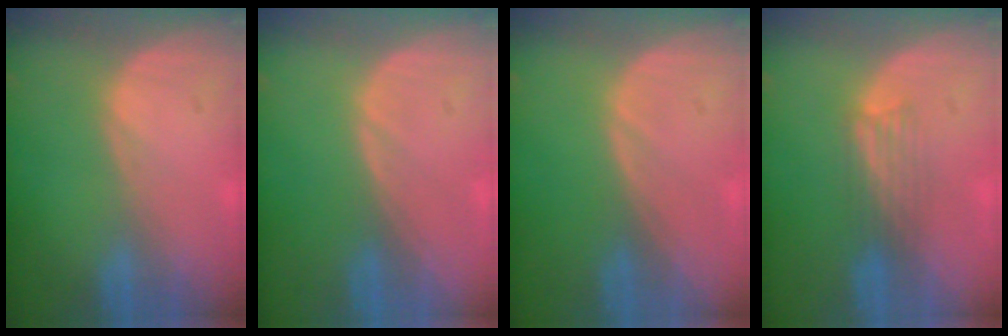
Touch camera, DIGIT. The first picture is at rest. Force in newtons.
{"total": 0.0}
{"total": 0.0}
{"total": 3.1, "press": 2.9, "slide": 1.1}